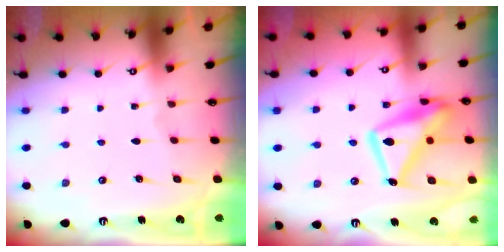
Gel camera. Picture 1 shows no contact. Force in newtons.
{"total": 15.2, "press": 15.1, "slide": 1.3}